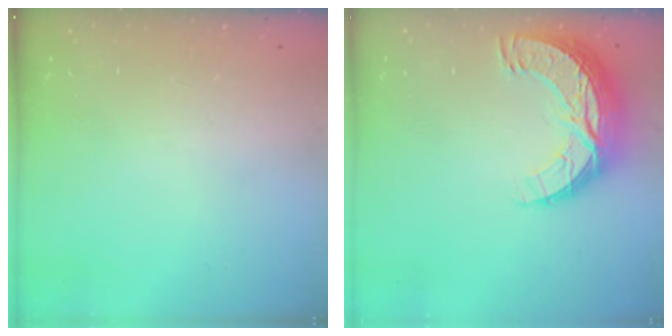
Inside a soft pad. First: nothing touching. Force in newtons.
{"total": 12.7, "press": 12.6, "slide": 0.9}